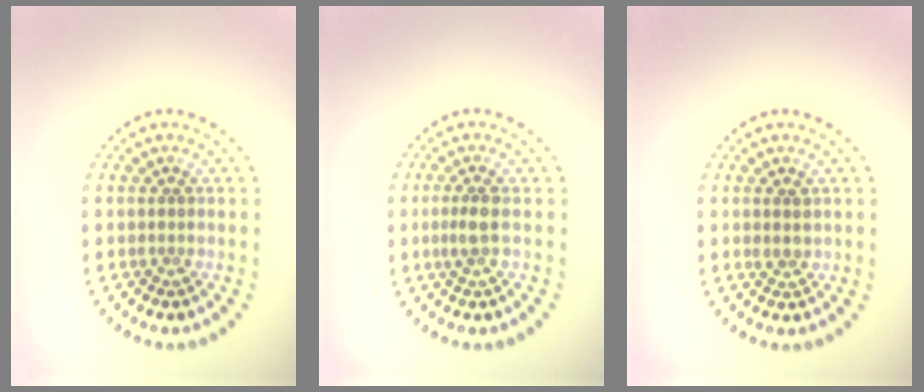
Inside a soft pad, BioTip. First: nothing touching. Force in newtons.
{"total": 1.7, "press": 1.5, "slide": 0.9}
{"total": 1.1, "press": 1.0, "slide": 0.4}